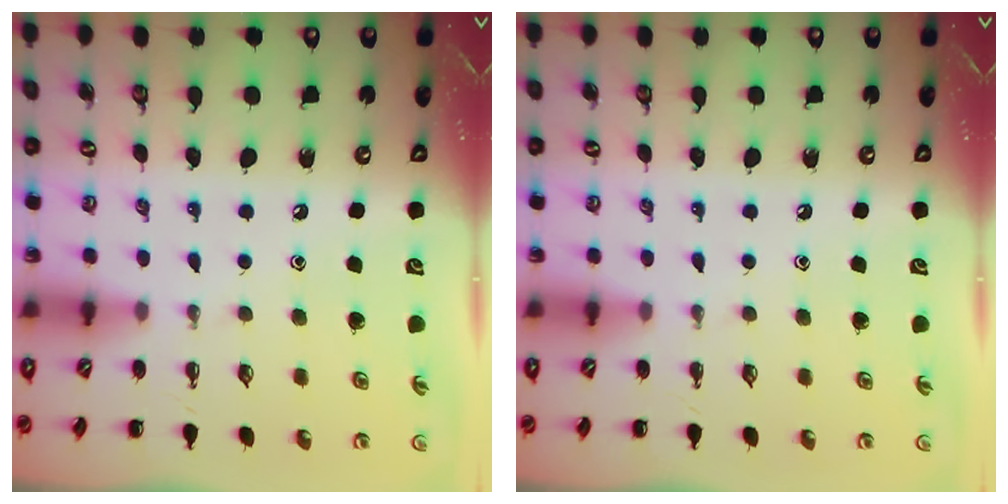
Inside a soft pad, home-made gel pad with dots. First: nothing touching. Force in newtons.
{"total": 0.0}